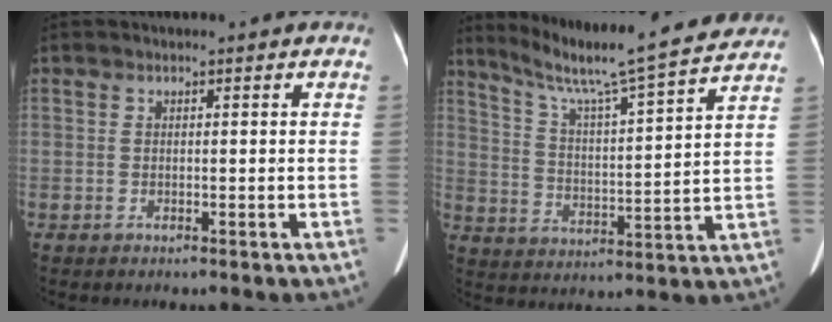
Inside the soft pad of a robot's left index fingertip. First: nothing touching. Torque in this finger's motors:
{"motor_torque": [0.70, -1.15, 0.02, 0.06]}